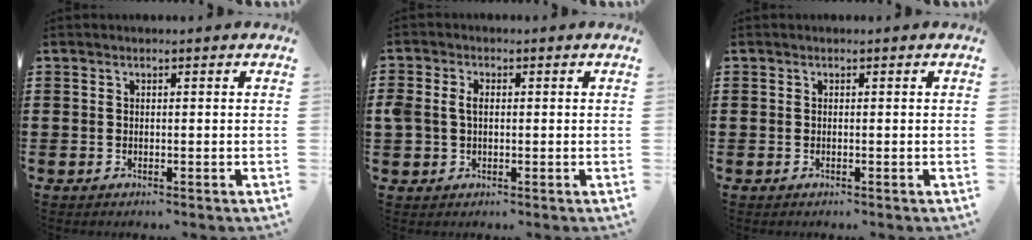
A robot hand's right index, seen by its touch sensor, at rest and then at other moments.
{"total": 2.9, "force": [0.2, 2.0, 2.1], "torque": [-0.052, 0.006, 0.001]}
{"total": 0.0}